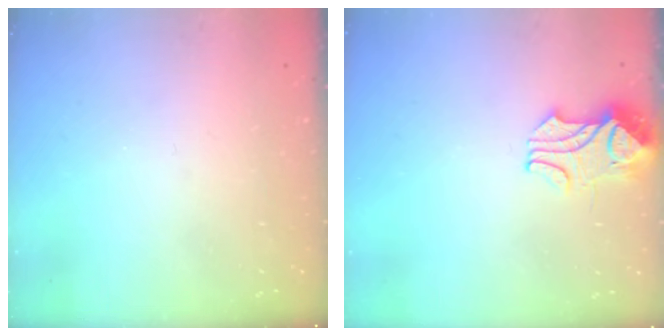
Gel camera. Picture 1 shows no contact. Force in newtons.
{"total": 2.1, "press": 1.9, "slide": 0.8}